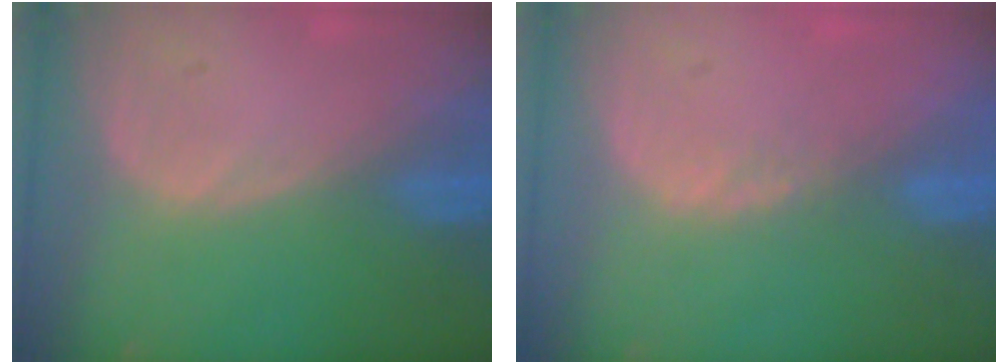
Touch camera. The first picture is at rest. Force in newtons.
{"total": 1.3, "press": 1.1, "slide": 0.7}